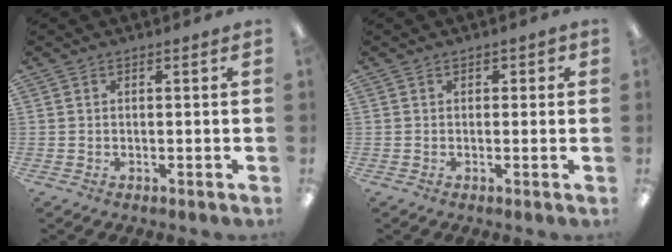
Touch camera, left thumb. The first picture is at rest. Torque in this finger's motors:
{"motor_torque": [-0.03, -0.12, -0.01, -0.13, -0.02]}